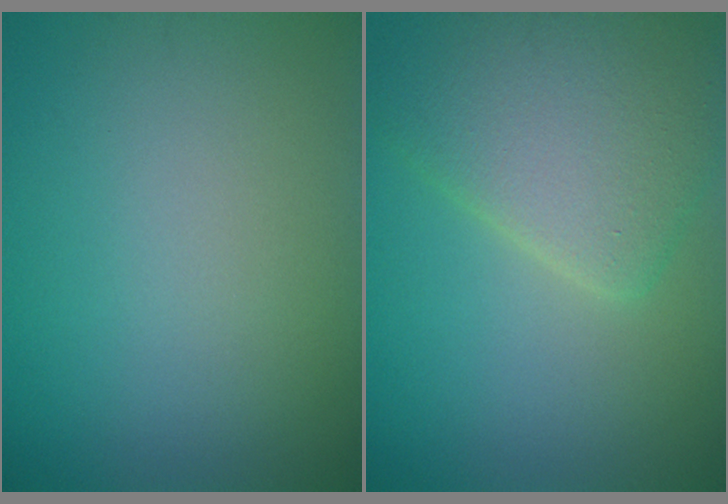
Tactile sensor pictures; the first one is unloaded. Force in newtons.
{"total": 6.2, "press": 6.2, "slide": 0.4}